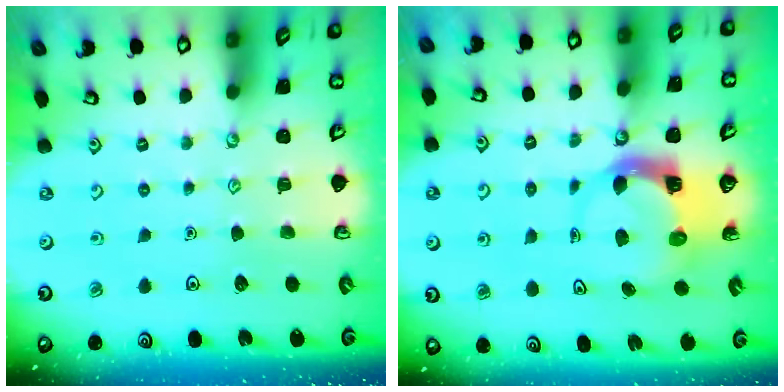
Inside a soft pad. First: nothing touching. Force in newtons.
{"total": 6.2, "press": 6.1, "slide": 1.1}